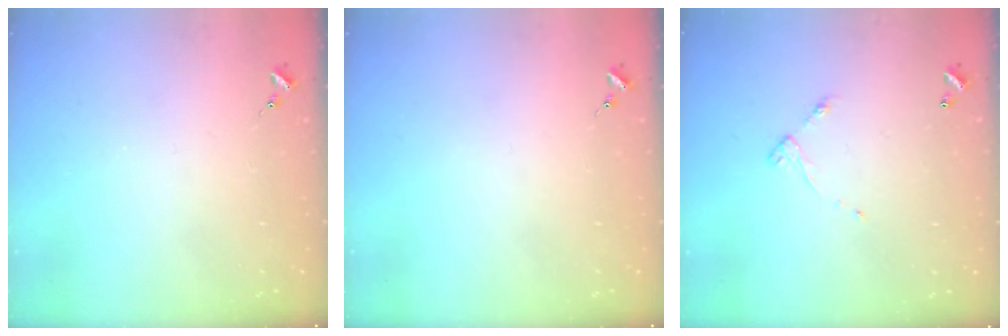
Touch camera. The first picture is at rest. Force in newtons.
{"total": 0.0}
{"total": 4.2, "press": 4.2, "slide": 0.2}